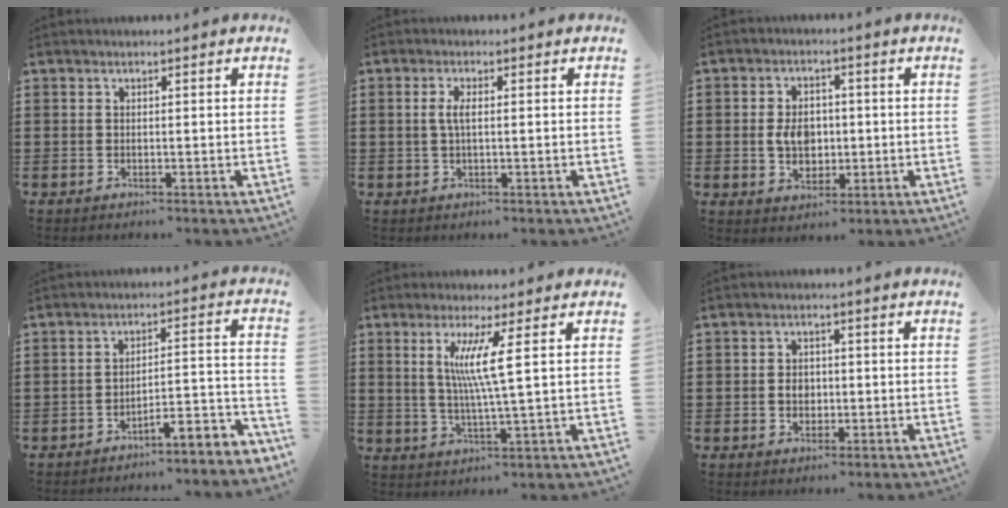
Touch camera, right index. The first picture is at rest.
{"total": 2.2, "force": [0.0, 0.5, 2.2], "torque": [-0.048, -0.004, -0.005]}
{"total": 5.3, "force": [-0.3, 3.8, 3.7], "torque": [-0.068, 0.003, -0.012]}
{"total": 4.5, "force": [-4.2, 0.0, 1.6], "torque": [-0.029, -0.013, -0.088]}
{"total": 6.5, "force": [1.6, -0.8, 6.3], "torque": [-0.126, -0.010, 0.021]}
{"total": 2.8, "force": [-0.3, 2.2, 1.7], "torque": [-0.028, 0.003, -0.010]}